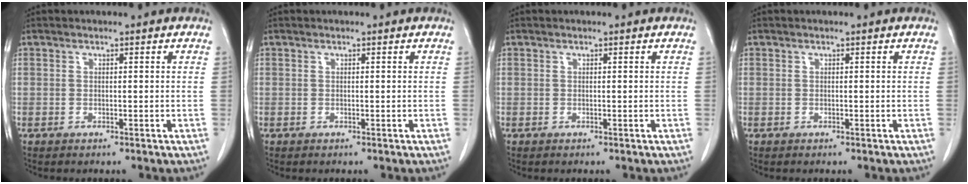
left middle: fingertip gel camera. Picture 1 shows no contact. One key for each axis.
{"total": 0.0}
{"total": 0.0}
{"total": 0.0}